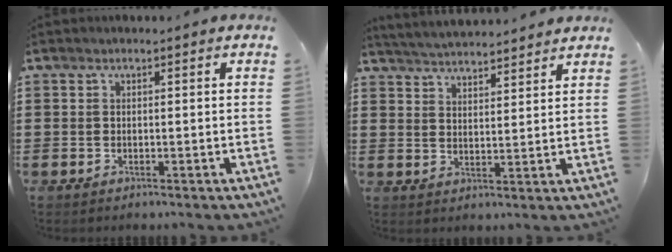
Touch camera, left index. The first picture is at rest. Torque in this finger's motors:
{"motor_torque": [1.07, 1.06, 0.34, 0.09]}